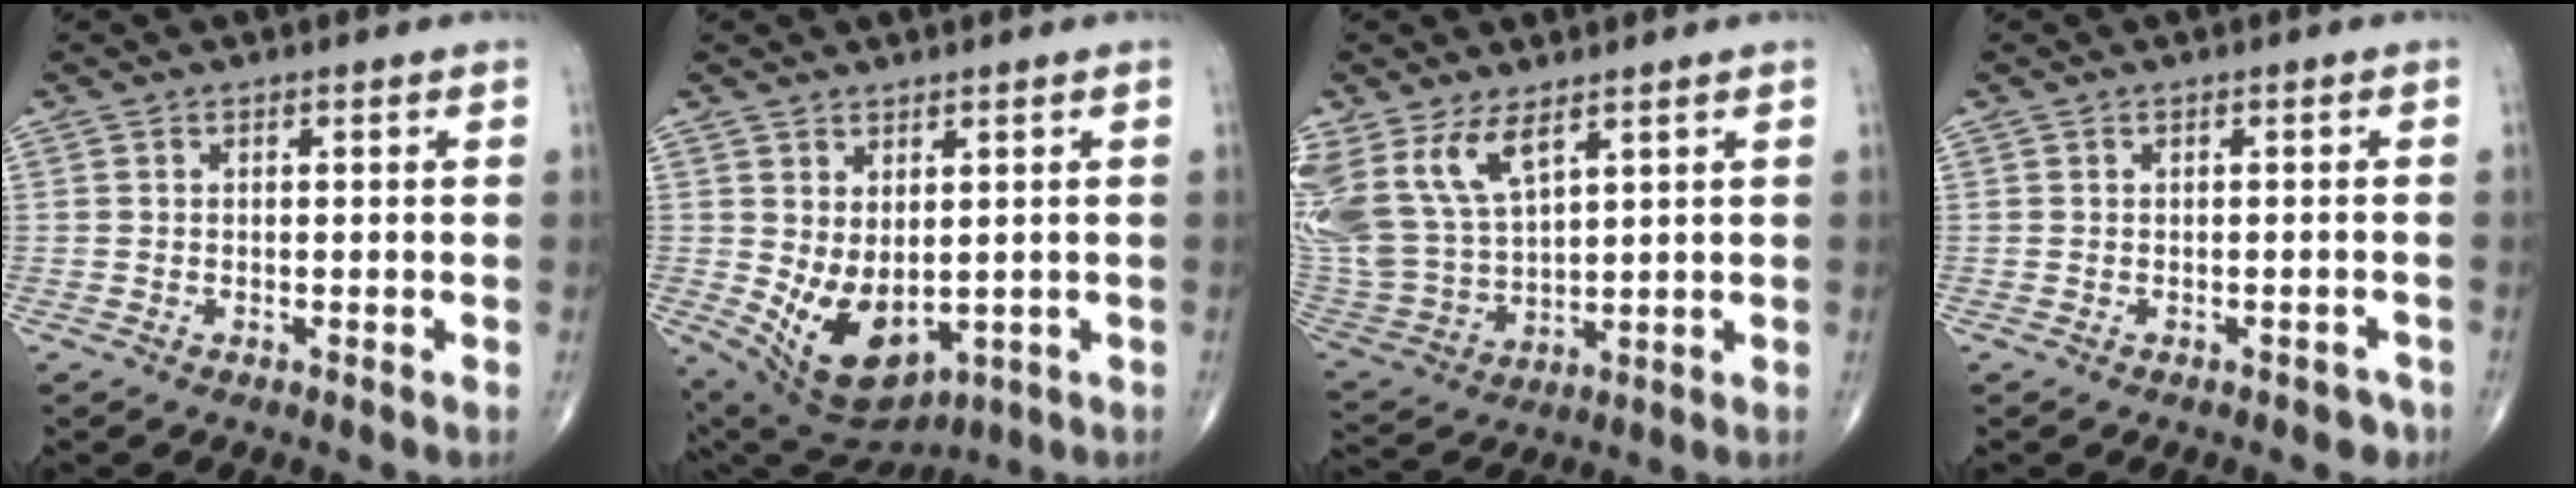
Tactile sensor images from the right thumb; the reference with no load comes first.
{"total": 11.4, "force": [-0.8, 6.8, 9.1], "torque": [-0.146, -0.013, 0.023]}
{"total": 14.2, "force": [7.9, 7.0, 9.5], "torque": [-0.197, -0.031, 0.178]}
{"total": 2.2, "force": [-1.5, 1.3, 0.9], "torque": [0.000, 0.011, -0.016]}